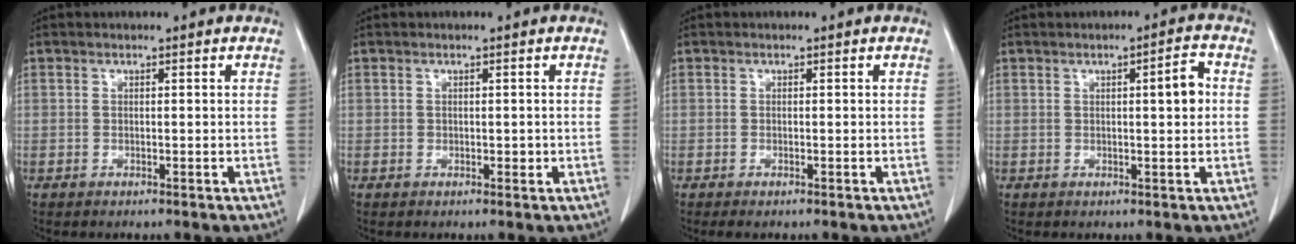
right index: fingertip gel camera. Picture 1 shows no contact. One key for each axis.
{"total": 0.7, "fx": -0.1, "fy": 0.6, "fz": 0.4, "tx": -0.005, "ty": 0.001, "tz": -0.001}
{"total": 1.0, "fx": -0.8, "fy": 0.1, "fz": 0.5, "tx": -0.011, "ty": -0.004, "tz": -0.010}
{"total": 3.6, "fx": 0.5, "fy": 0.6, "fz": 3.5, "tx": -0.048, "ty": 0.005, "tz": 0.005}